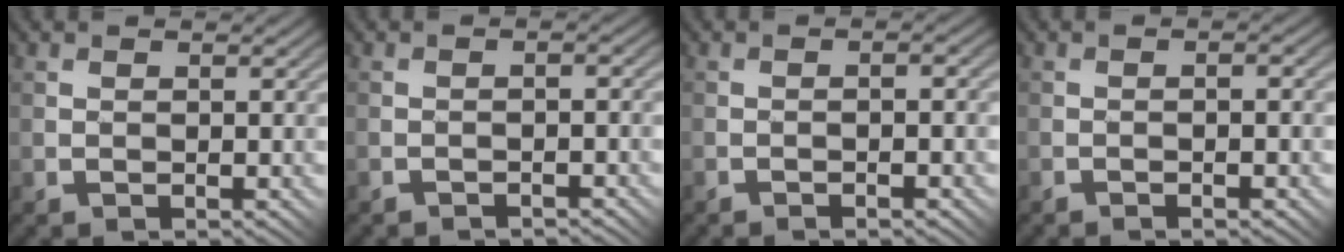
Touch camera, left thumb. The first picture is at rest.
{"total": 1.0, "force": [-1.0, 0.0, 0.1], "torque": [-0.002, 0.008, -0.022]}
{"total": 3.3, "force": [-1.7, 0.7, 2.7], "torque": [-0.033, 0.008, -0.020]}
{"total": 3.2, "force": [-1.6, 0.7, 2.7], "torque": [-0.032, 0.007, -0.019]}